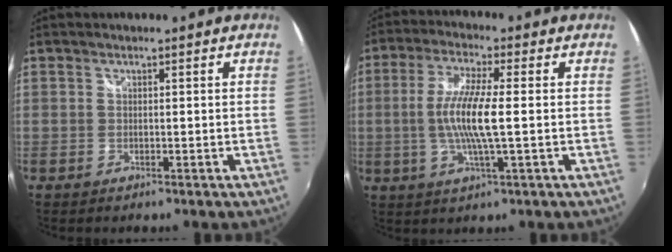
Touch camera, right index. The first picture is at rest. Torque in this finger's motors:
{"motor_torque": [1.15, 0.02, 0.81, 0.21]}